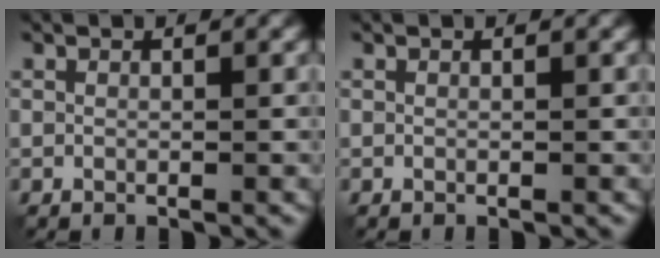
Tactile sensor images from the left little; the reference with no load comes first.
{"total": 0.0}